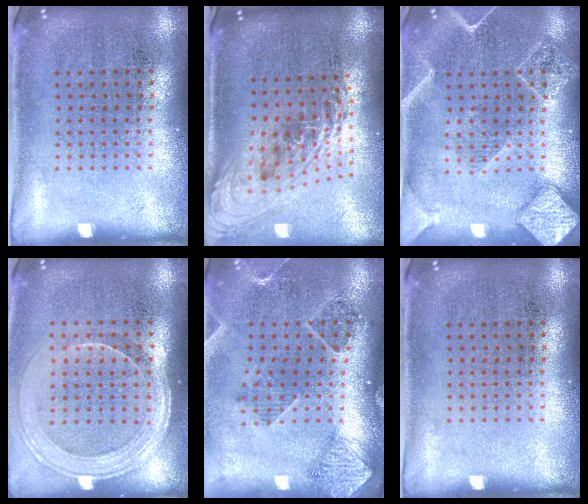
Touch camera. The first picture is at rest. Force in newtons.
{"total": 2.2, "press": 1.6, "slide": 1.6}
{"total": 2.1, "press": 2.1, "slide": 0.2}
{"total": 1.9, "press": 1.6, "slide": 1.0}
{"total": 1.5, "press": 1.5, "slide": 0.3}
{"total": 0.0}